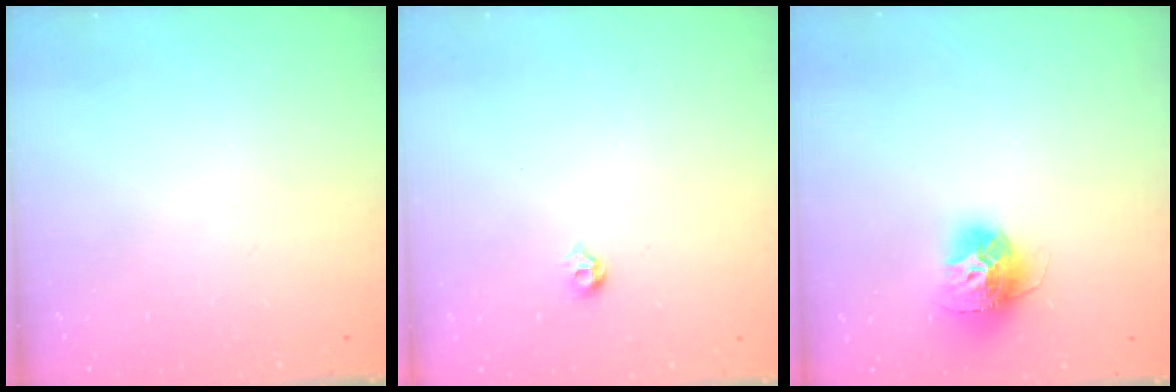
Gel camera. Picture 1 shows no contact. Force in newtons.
{"total": 4.4, "press": 4.3, "slide": 0.9}
{"total": 13.8, "press": 13.8, "slide": 1.0}